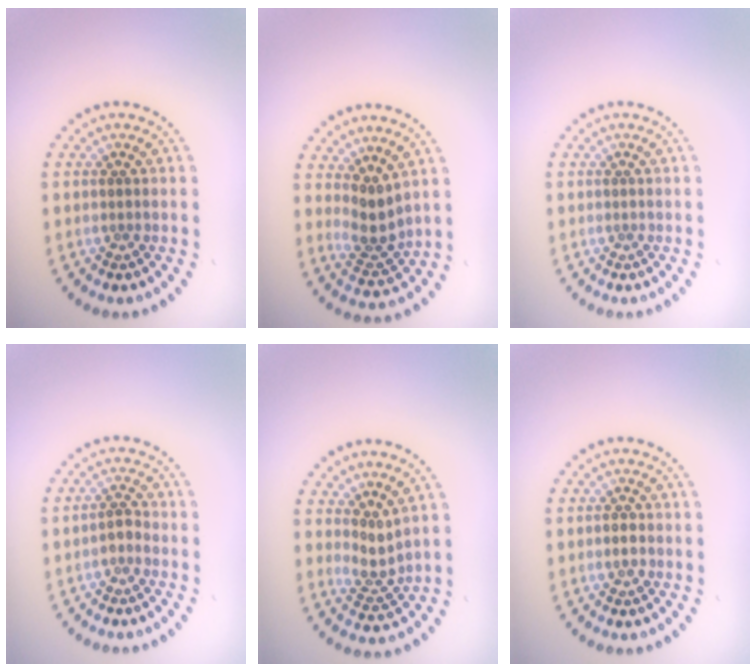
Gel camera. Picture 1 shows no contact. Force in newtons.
{"total": 2.8, "press": 2.4, "slide": 1.4}
{"total": 0.0}
{"total": 1.2, "press": 1.0, "slide": 0.5}
{"total": 2.1, "press": 1.4, "slide": 1.5}
{"total": 1.0, "press": 1.0, "slide": 0.2}